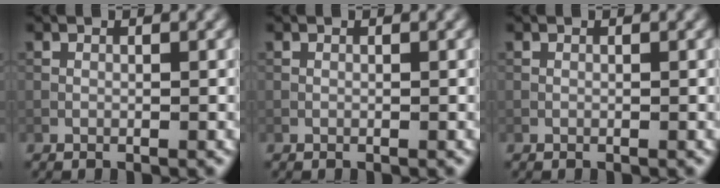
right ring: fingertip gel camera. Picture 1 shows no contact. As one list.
[{"total": 0.0}, {"total": 0.0}]